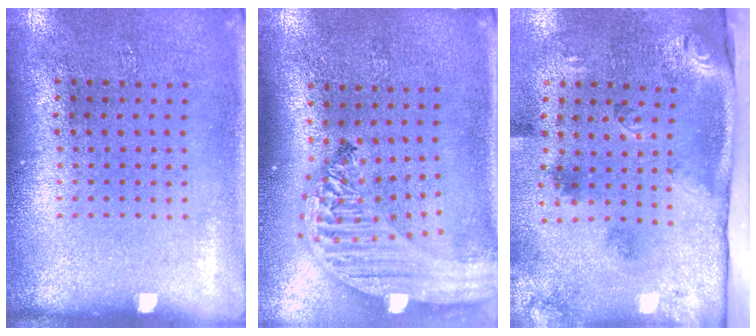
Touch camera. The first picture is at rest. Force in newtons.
{"total": 2.8, "press": 2.3, "slide": 1.7}
{"total": 3.4, "press": 2.1, "slide": 2.7}